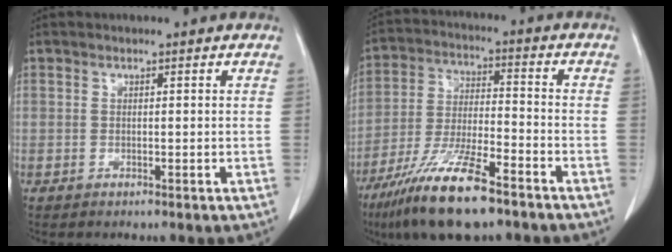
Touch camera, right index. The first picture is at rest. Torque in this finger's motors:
{"motor_torque": [1.09, -1.04, 0.90, 0.21]}